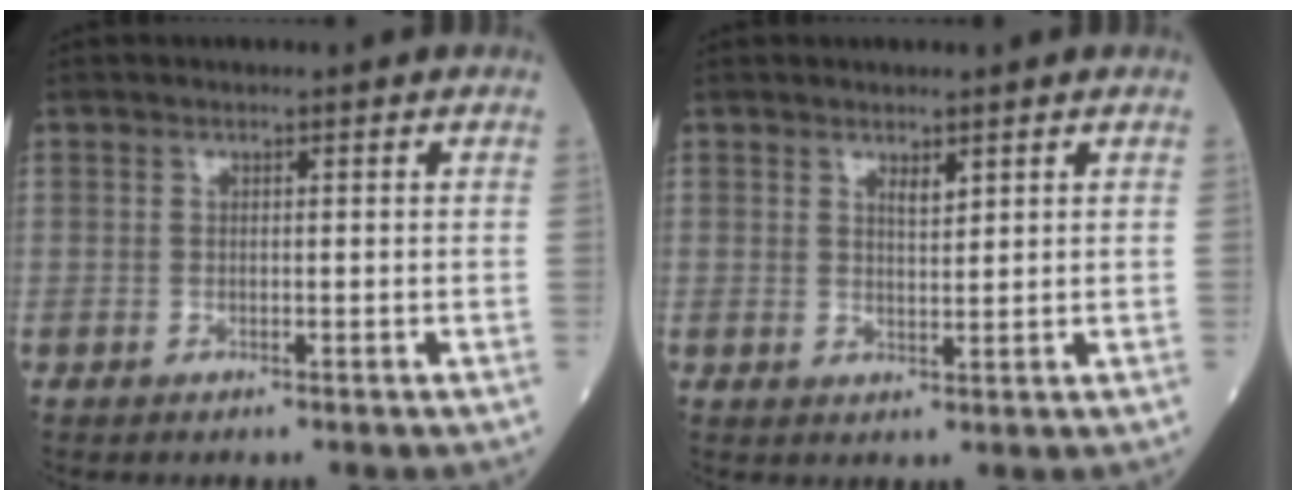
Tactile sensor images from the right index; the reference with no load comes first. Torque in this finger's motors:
{"motor_torque": [-0.01, 0.01, 0.00, 0.00]}